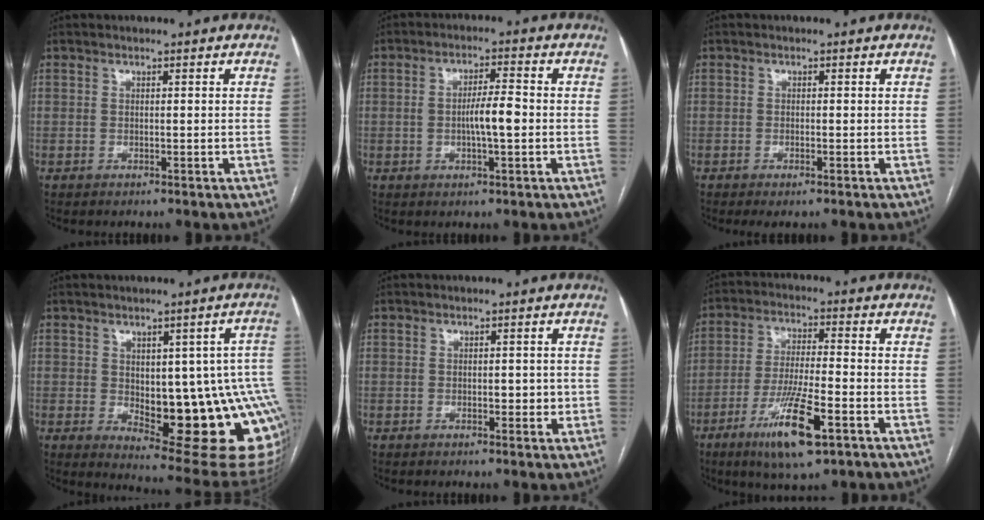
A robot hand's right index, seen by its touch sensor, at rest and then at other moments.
{"total": 5.3, "force": [-0.6, 1.0, 5.2], "torque": [-0.093, 0.007, -0.009]}
{"total": 1.4, "force": [-0.8, 0.2, 1.1], "torque": [-0.017, -0.003, -0.011]}
{"total": 19.7, "force": [-3.1, 6.7, 18.3], "torque": [-0.149, 0.013, -0.012]}
{"total": 0.7, "force": [-0.1, 0.3, 0.6], "torque": [-0.009, 0.000, -0.003]}
{"total": 11.8, "force": [-6.0, 1.6, 10.0], "torque": [-0.188, -0.021, -0.104]}